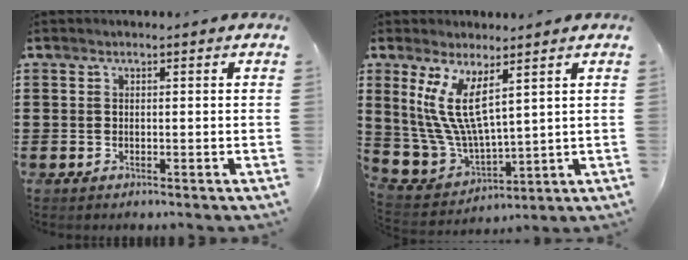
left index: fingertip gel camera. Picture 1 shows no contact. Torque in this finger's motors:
{"motor_torque": [1.46, 0.11, 1.05, 0.21]}